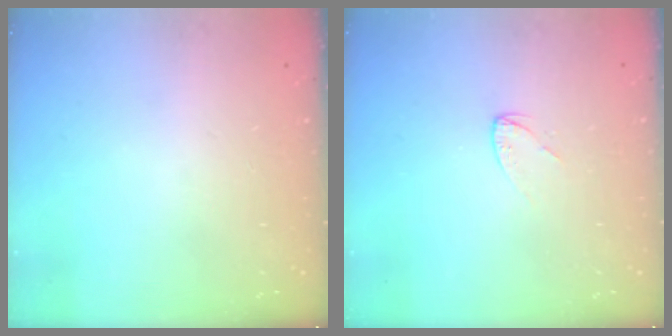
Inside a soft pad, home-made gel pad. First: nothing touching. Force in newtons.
{"total": 2.5, "press": 2.5, "slide": 0.2}